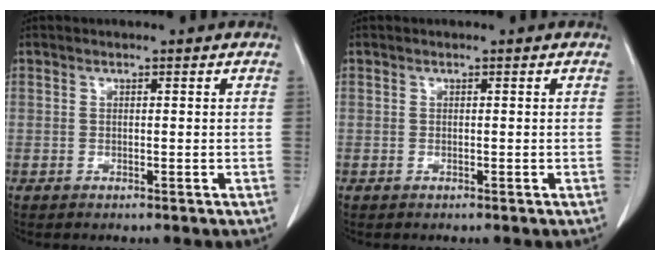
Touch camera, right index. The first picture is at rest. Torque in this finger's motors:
{"motor_torque": [0.04, -0.03, 0.02, 0.02]}